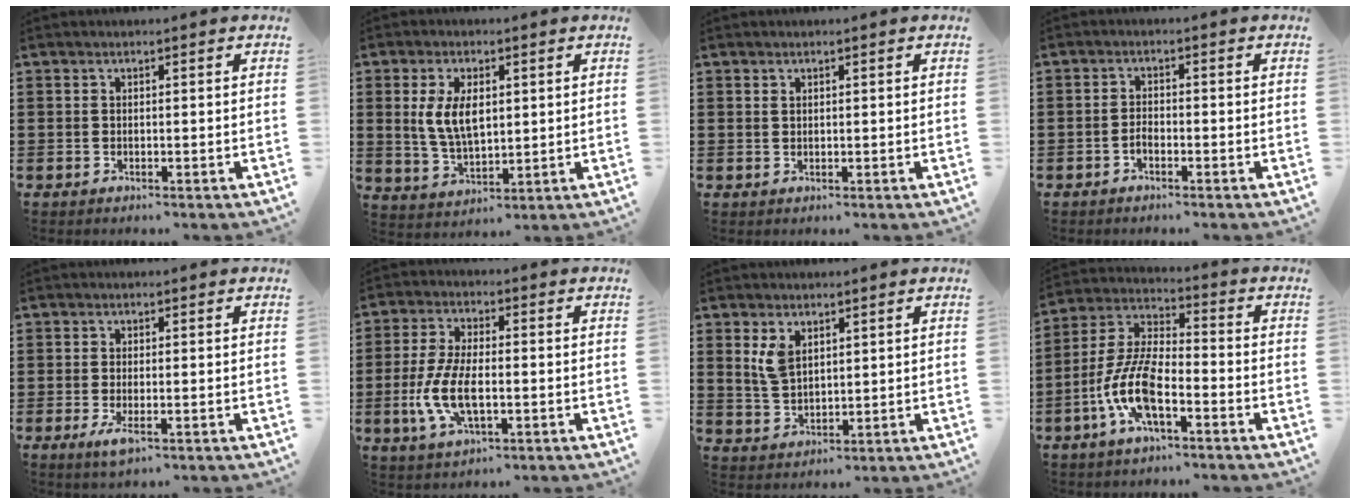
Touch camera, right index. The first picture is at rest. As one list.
[{"total": 7.2, "force": [1.3, 3.8, 6.0], "torque": [-0.131, 0.010, 0.021]}, {"total": 0.6, "force": [0.4, 0.4, 0.2], "torque": [-0.006, 0.002, 0.008]}, {"total": 1.6, "force": [-1.0, 0.5, 1.1], "torque": [-0.023, -0.002, -0.018]}, {"total": 2.3, "force": [-0.9, 0.3, 2.1], "torque": [-0.050, -0.013, -0.017]}, {"total": 8.0, "force": [-1.9, 3.4, 7.0], "torque": [-0.160, -0.008, -0.039]}, {"total": 4.1, "force": [2.1, 2.5, 2.5], "torque": [-0.059, 0.007, 0.039]}, {"total": 9.7, "force": [-4.2, 3.4, 8.1], "torque": [-0.198, -0.008, -0.086]}]